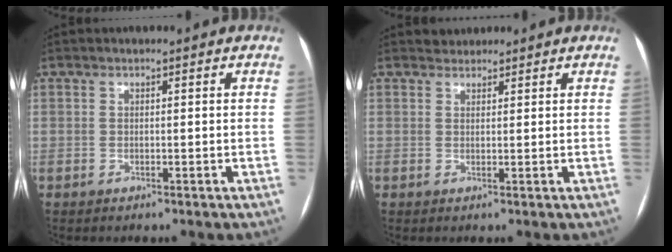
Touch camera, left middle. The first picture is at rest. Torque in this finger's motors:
{"motor_torque": [0.00, 0.00, -0.01, -0.01]}